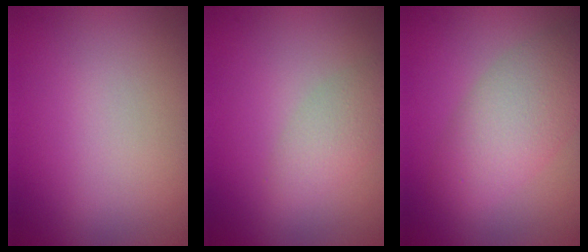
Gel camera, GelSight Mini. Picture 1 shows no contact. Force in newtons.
{"total": 2.3, "press": 2.3, "slide": 0.0}
{"total": 5.2, "press": 5.2, "slide": 0.1}